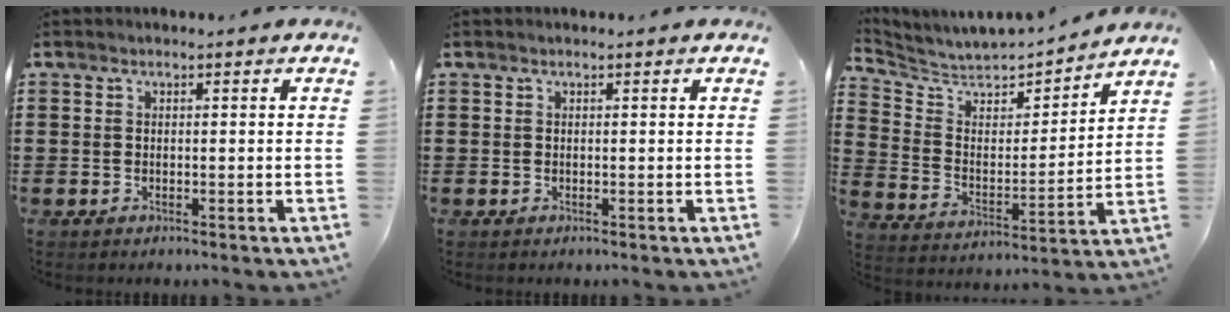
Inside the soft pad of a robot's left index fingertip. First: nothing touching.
{"total": 0.0}
{"total": 4.8, "force": [4.6, 1.2, 0.5], "torque": [-0.044, -0.045, 0.073]}